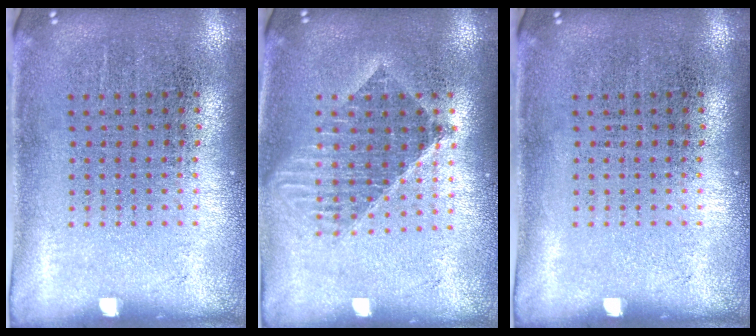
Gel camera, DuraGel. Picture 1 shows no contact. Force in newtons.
{"total": 1.5, "press": 1.3, "slide": 0.8}
{"total": 0.0}